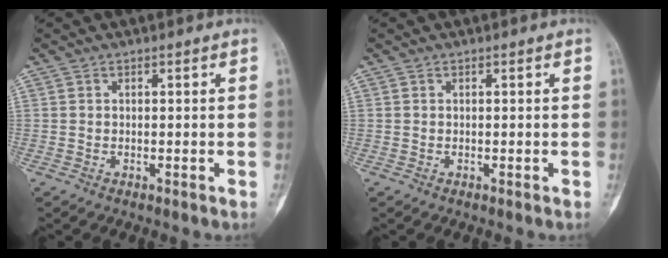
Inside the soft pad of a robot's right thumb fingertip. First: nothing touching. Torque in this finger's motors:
{"motor_torque": [0.00, 0.00, 0.03, -0.03, 0.00]}